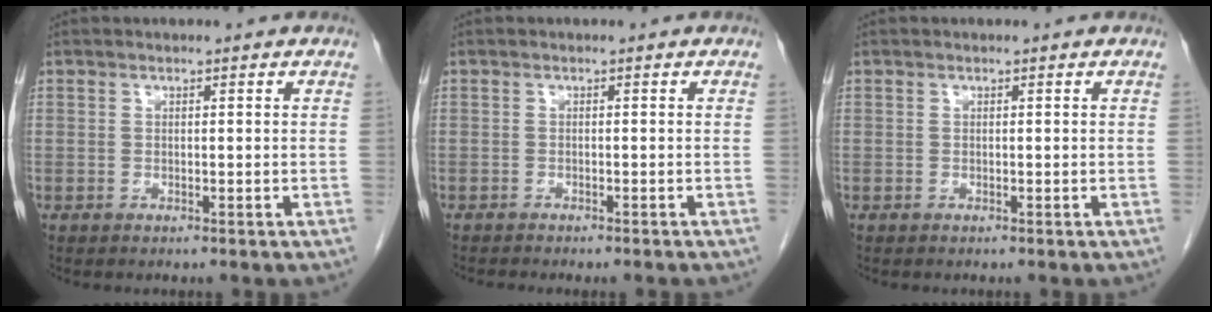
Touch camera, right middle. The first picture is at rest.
{"total": 4.3, "force": [-3.8, 0.5, 1.8], "torque": [-0.019, -0.006, -0.048]}
{"total": 0.0}